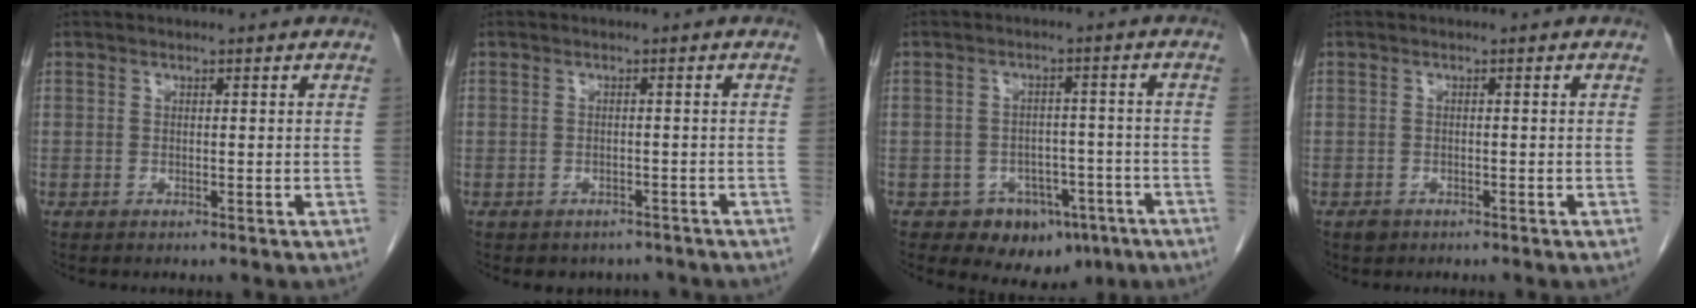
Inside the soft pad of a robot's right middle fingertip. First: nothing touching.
{"total": 3.8, "force": [-3.3, 2.0, 0.3], "torque": [-0.002, 0.008, -0.039]}
{"total": 7.8, "force": [-4.4, 5.9, 2.5], "torque": [-0.016, 0.018, -0.052]}
{"total": 1.2, "force": [-0.8, 0.9, 0.1], "torque": [-0.006, 0.002, -0.009]}